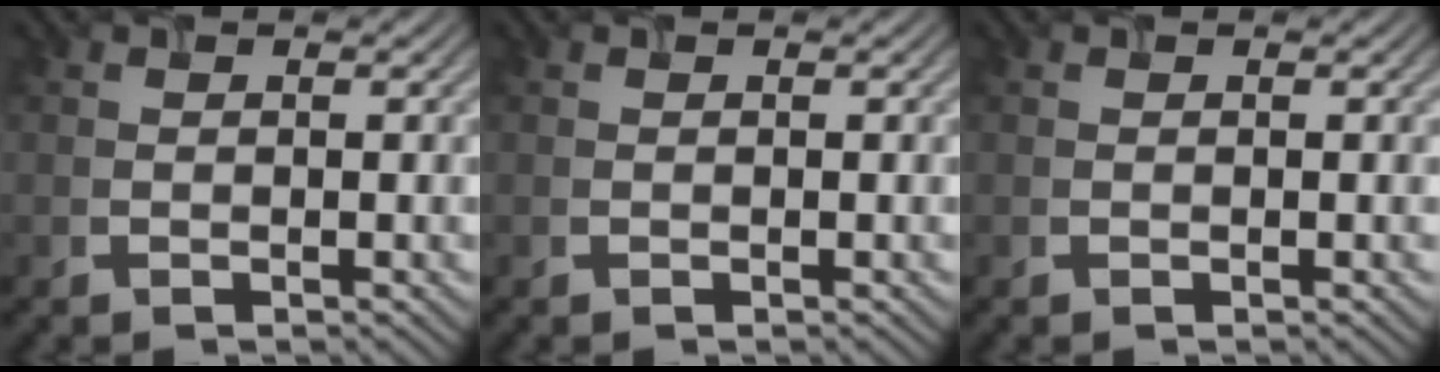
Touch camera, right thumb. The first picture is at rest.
{"total": 0.0}
{"total": 0.0}